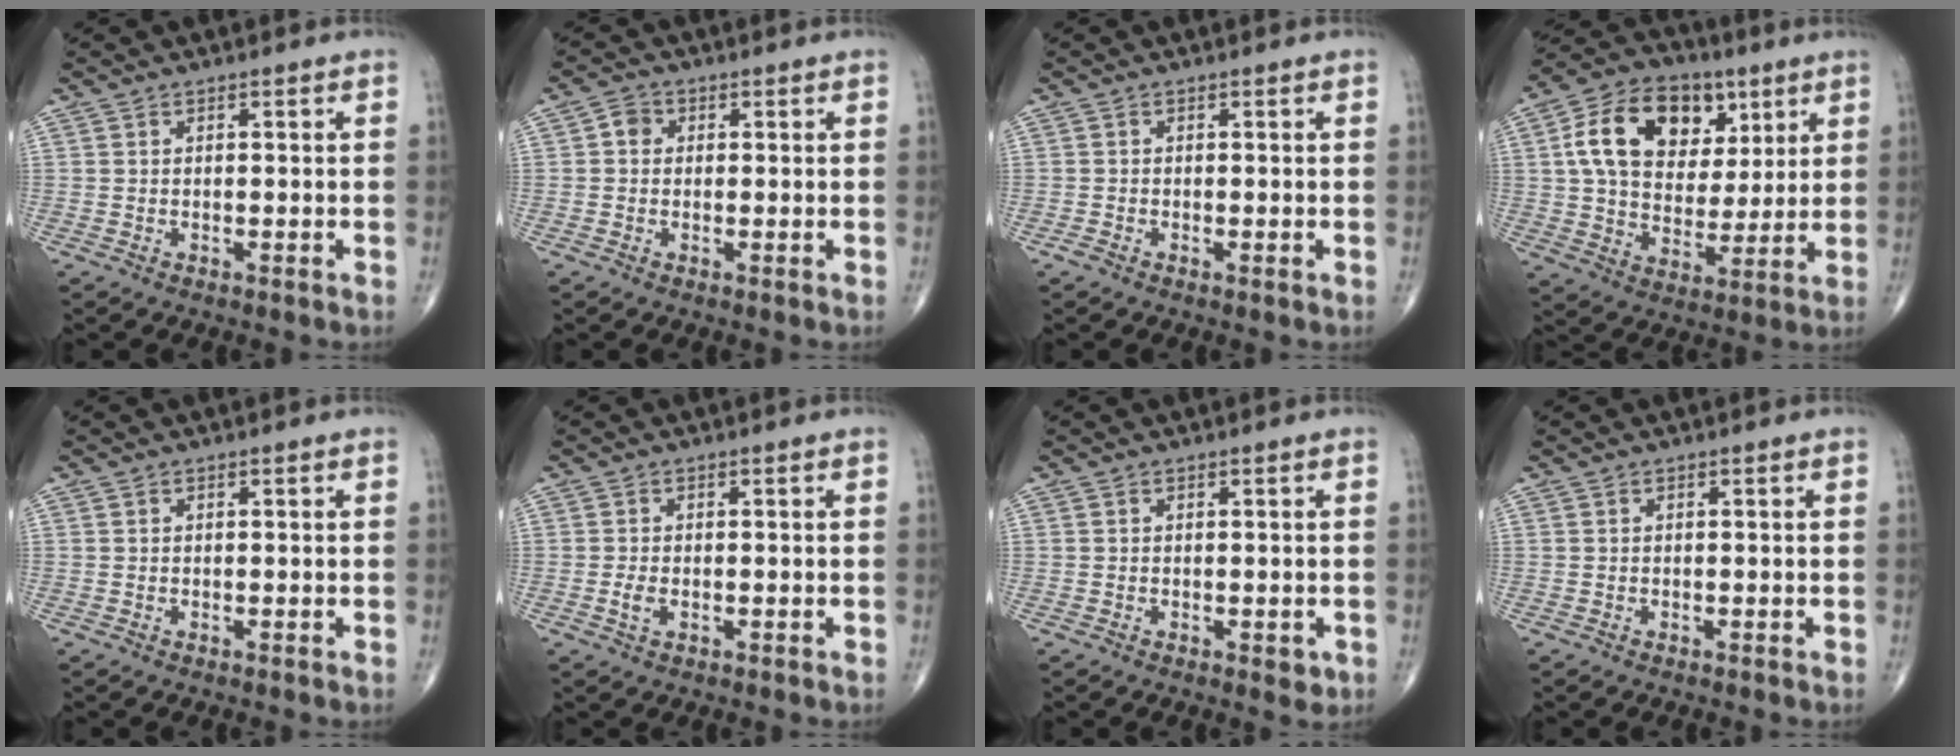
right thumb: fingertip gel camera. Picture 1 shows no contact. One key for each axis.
{"total": 2.5, "fx": 0.2, "fy": 2.2, "fz": 1.2, "tx": -0.006, "ty": 0.006, "tz": -0.002}
{"total": 1.0, "fx": -0.5, "fy": 0.4, "fz": 0.8, "tx": -0.016, "ty": -0.003, "tz": -0.013}
{"total": 18.8, "fx": 6.4, "fy": 13.1, "fz": 11.9, "tx": -0.177, "ty": -0.004, "tz": 0.108}
{"total": 0.0}
{"total": 1.6, "fx": -0.4, "fy": 0.9, "fz": 1.3, "tx": -0.027, "ty": -0.001, "tz": -0.008}
{"total": 1.9, "fx": -0.4, "fy": 1.1, "fz": 1.5, "tx": -0.005, "ty": -0.001, "tz": -0.005}
{"total": 0.0}